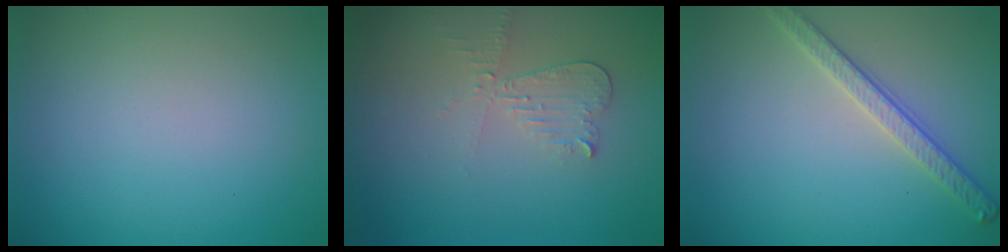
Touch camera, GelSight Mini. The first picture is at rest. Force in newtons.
{"total": 2.1, "press": 2.1, "slide": 0.2}
{"total": 2.8, "press": 2.7, "slide": 0.8}